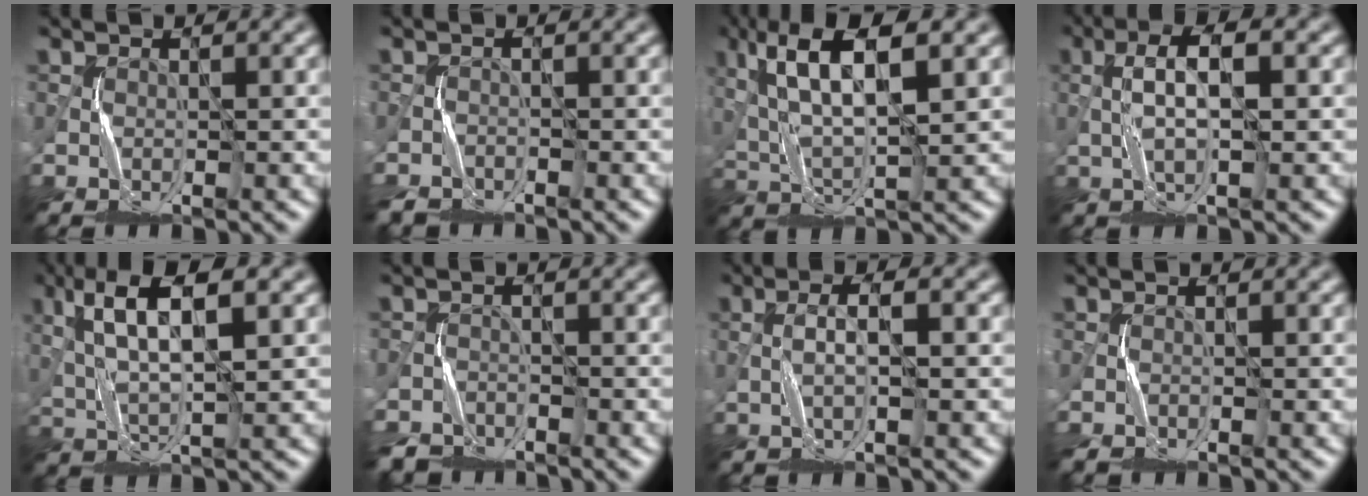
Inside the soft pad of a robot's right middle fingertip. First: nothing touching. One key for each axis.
{"total": 2.0, "fx": -1.9, "fy": 0.4, "fz": -0.1, "tx": 0.003, "ty": -0.010, "tz": -0.043}
{"total": 8.2, "fx": 3.4, "fy": 2.3, "fz": 7.1, "tx": -0.141, "ty": 0.011, "tz": 0.067}
{"total": 3.7, "fx": 0.5, "fy": 0.8, "fz": 3.5, "tx": -0.073, "ty": 0.010, "tz": 0.007}
{"total": 6.4, "fx": 2.6, "fy": 1.6, "fz": 5.7, "tx": -0.112, "ty": 0.006, "tz": 0.050}
{"total": 3.5, "fx": -3.3, "fy": 1.0, "fz": 0.0, "tx": 0.009, "ty": -0.019, "tz": -0.064}
{"total": 2.0, "fx": 0.0, "fy": 0.1, "fz": 2.0, "tx": -0.036, "ty": 0.007, "tz": 0.000}
{"total": 1.1, "fx": -1.1, "fy": 0.0, "fz": 0.1, "tx": -0.005, "ty": -0.005, "tz": -0.025}